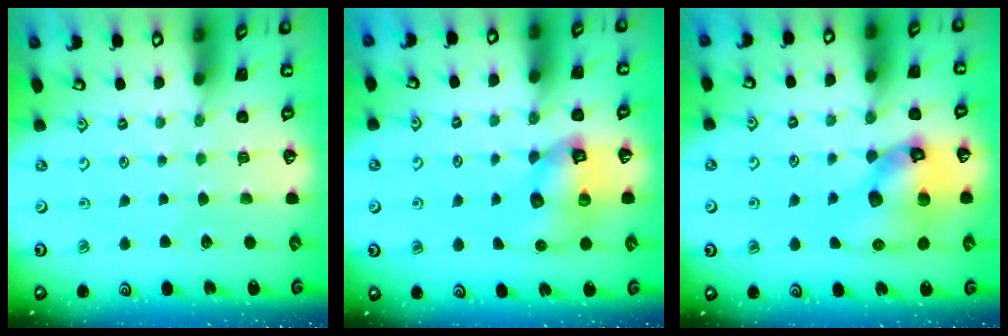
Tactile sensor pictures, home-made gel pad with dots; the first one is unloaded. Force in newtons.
{"total": 10.0, "press": 9.8, "slide": 1.6}
{"total": 15.5, "press": 15.3, "slide": 2.2}